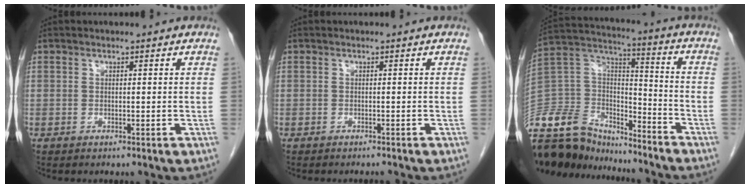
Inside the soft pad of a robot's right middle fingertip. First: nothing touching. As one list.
[{"total": 1.0, "force": [-1.0, -0.2, 0.1], "torque": [-0.003, -0.002, -0.013]}, {"total": 23.3, "force": [-20.4, 7.8, 7.9], "torque": [-0.204, 0.010, -0.352]}]